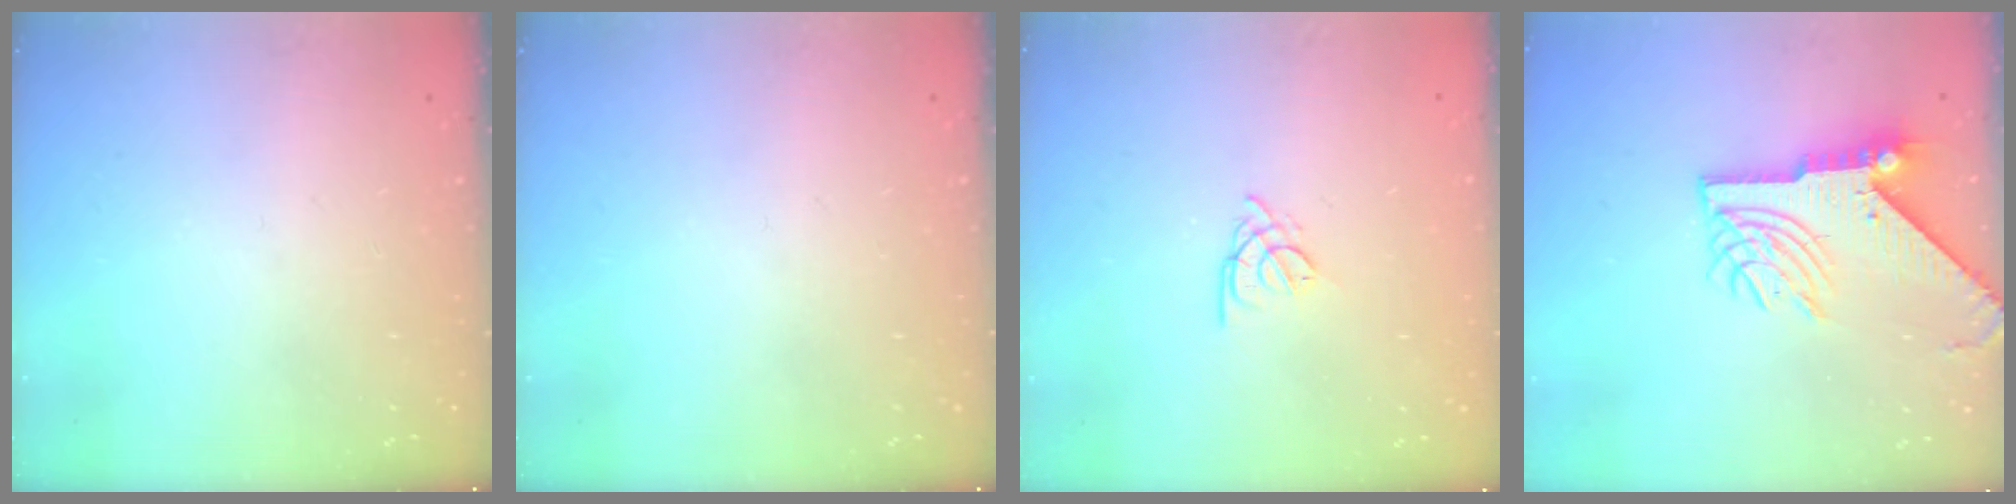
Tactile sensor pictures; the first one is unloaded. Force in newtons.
{"total": 0.0}
{"total": 2.7, "press": 2.6, "slide": 0.5}
{"total": 11.2, "press": 11.1, "slide": 1.3}